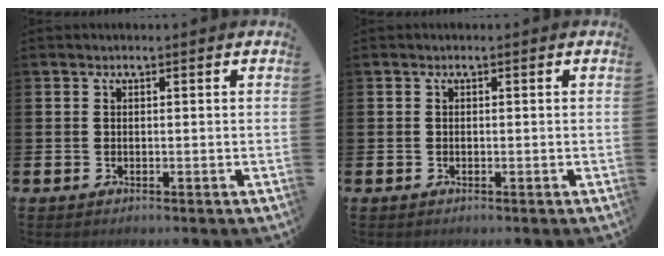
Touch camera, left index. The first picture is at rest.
{"total": 0.0}